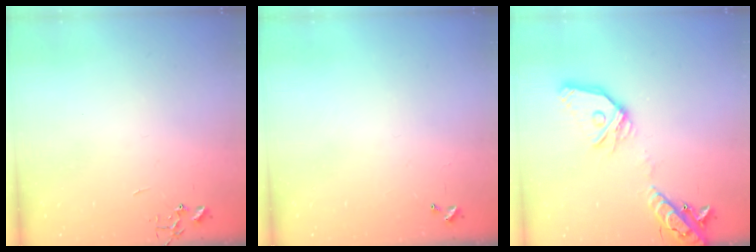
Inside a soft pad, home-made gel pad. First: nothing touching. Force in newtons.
{"total": 0.0}
{"total": 18.2, "press": 18.0, "slide": 3.2}